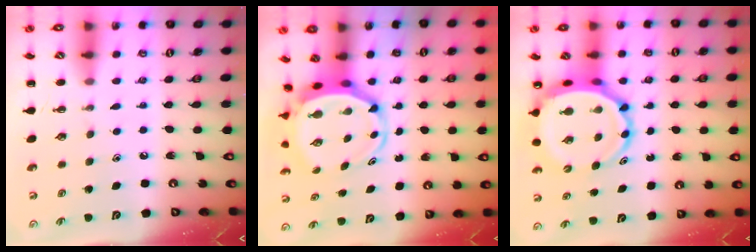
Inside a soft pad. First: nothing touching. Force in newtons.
{"total": 5.8, "press": 5.7, "slide": 1.3}
{"total": 8.0, "press": 7.6, "slide": 2.7}